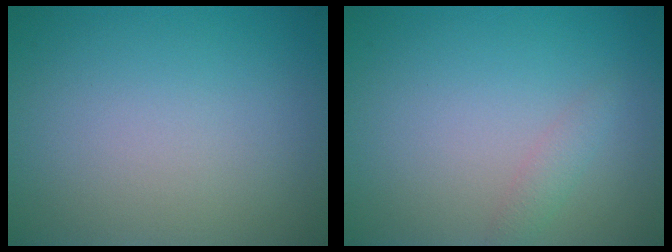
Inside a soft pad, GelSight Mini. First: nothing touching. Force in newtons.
{"total": 1.2, "press": 1.2, "slide": 0.1}